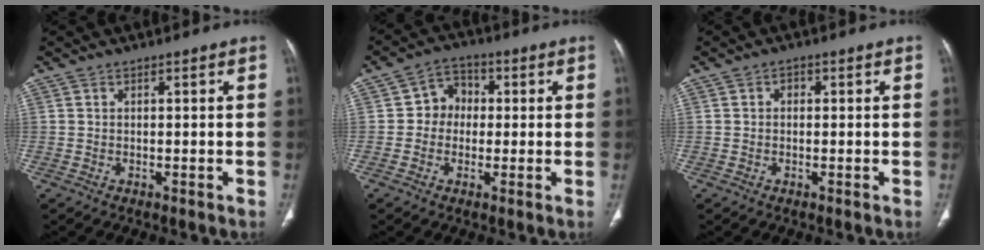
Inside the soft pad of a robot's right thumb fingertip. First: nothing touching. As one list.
[{"total": 6.0, "force": [0.2, 5.3, 2.8], "torque": [-0.017, 0.015, -0.009]}, {"total": 1.1, "force": [0.1, 0.9, 0.6], "torque": [-0.004, 0.005, -0.002]}]